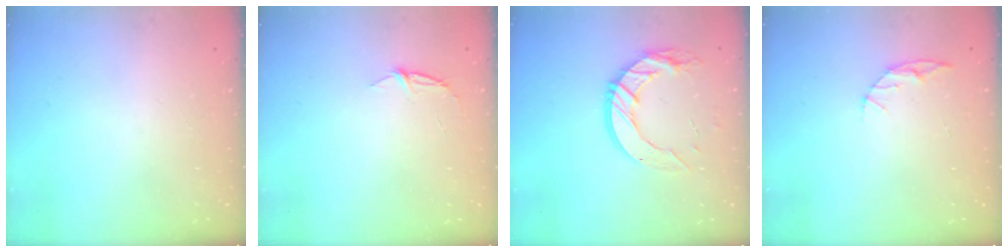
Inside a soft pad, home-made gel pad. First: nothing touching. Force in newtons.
{"total": 3.9, "press": 3.9, "slide": 0.4}
{"total": 12.9, "press": 12.9, "slide": 0.8}
{"total": 5.0, "press": 5.0, "slide": 0.4}